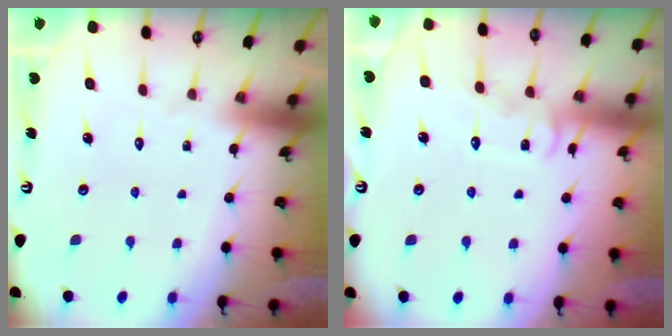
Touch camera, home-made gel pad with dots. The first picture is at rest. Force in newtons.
{"total": 10.1, "press": 10.1, "slide": 0.7}